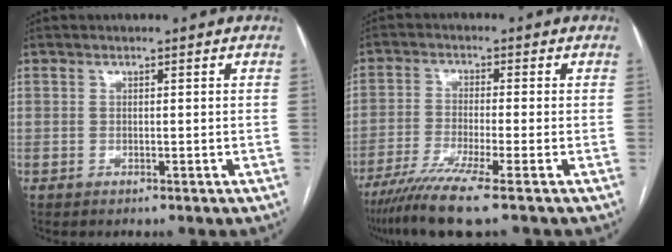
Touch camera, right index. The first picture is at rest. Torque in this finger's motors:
{"motor_torque": [1.06, -0.95, 0.35, 0.13]}